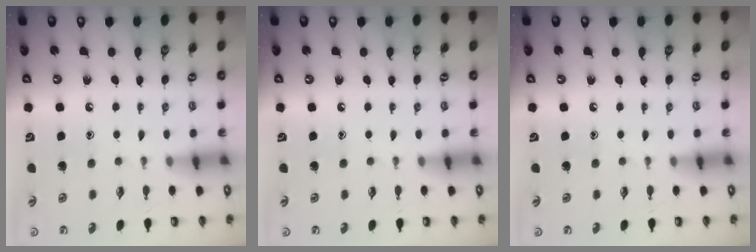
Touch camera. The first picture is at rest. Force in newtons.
{"total": 0.0}
{"total": 0.0}